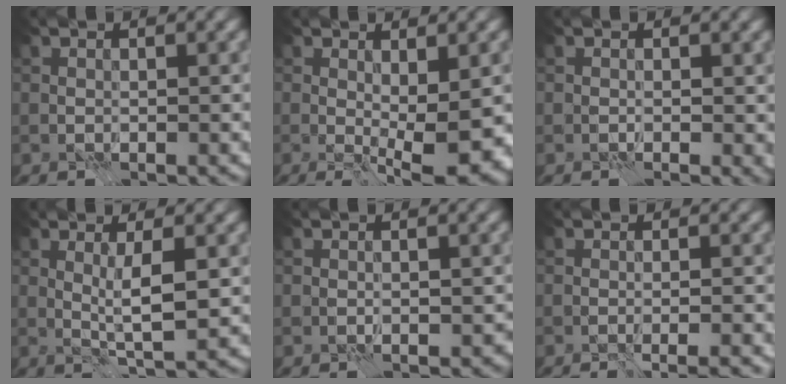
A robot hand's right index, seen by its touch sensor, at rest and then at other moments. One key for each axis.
{"total": 5.8, "fx": -0.4, "fy": 1.3, "fz": 5.7, "tx": -0.090, "ty": -0.011, "tz": -0.006}
{"total": 0.8, "fx": 0.2, "fy": 0.4, "fz": 0.6, "tx": -0.004, "ty": -0.003, "tz": 0.004}
{"total": 3.0, "fx": 0.1, "fy": 0.0, "fz": 3.0, "tx": -0.054, "ty": -0.006, "tz": 0.003}
{"total": 0.5, "fx": -0.1, "fy": 0.5, "fz": 0.2, "tx": 0.001, "ty": -0.004, "tz": -0.001}
{"total": 1.9, "fx": -1.2, "fy": -0.2, "fz": 1.5, "tx": -0.018, "ty": -0.008, "tz": -0.019}